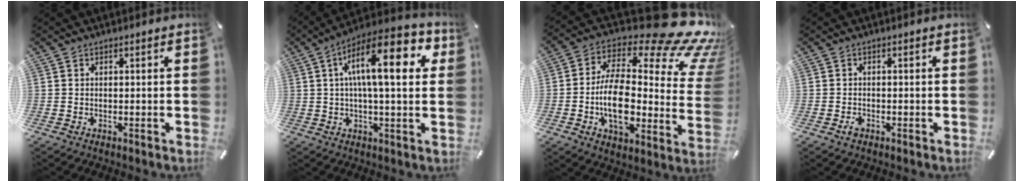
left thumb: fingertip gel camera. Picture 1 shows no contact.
{"total": 17.5, "force": [5.5, 5.3, 15.7], "torque": [-0.242, -0.016, 0.080]}
{"total": 23.5, "force": [5.9, 11.8, 19.5], "torque": [-0.323, -0.070, 0.099]}
{"total": 1.3, "force": [-0.7, 0.8, 0.6], "torque": [-0.012, 0.003, -0.014]}